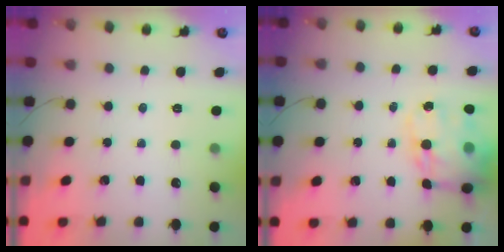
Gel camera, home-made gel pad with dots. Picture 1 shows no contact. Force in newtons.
{"total": 17.4, "press": 17.0, "slide": 4.0}